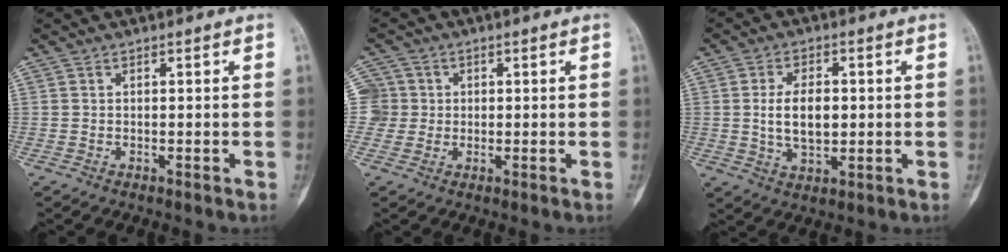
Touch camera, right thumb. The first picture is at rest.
{"total": 5.3, "force": [0.5, 5.2, 0.3], "torque": [0.018, 0.012, 0.004]}
{"total": 8.0, "force": [0.3, 4.6, 6.5], "torque": [-0.104, -0.003, 0.008]}